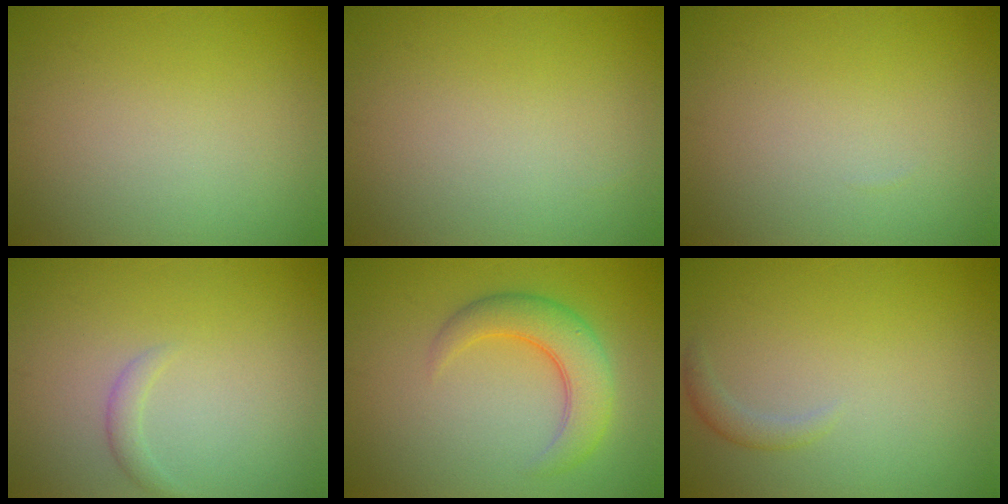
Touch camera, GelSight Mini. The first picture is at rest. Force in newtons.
{"total": 0.0}
{"total": 0.0}
{"total": 1.1, "press": 1.1, "slide": 0.1}
{"total": 4.6, "press": 4.6, "slide": 0.1}
{"total": 1.1, "press": 1.1, "slide": 0.1}